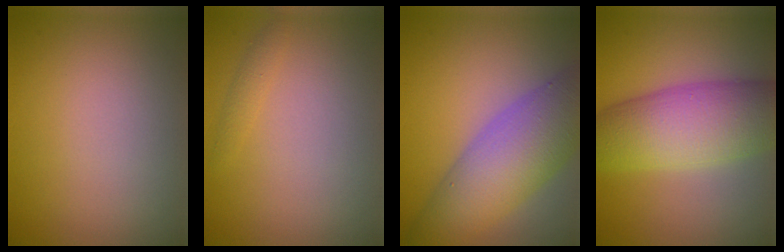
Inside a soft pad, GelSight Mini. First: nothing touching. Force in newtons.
{"total": 0.9, "press": 0.9, "slide": 0.1}
{"total": 8.6, "press": 8.6, "slide": 0.3}
{"total": 8.7, "press": 8.7, "slide": 0.1}